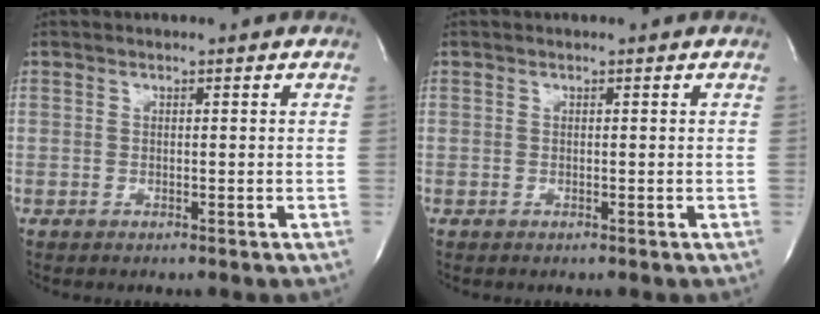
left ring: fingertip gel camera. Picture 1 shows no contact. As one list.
[{"total": 0.0}]